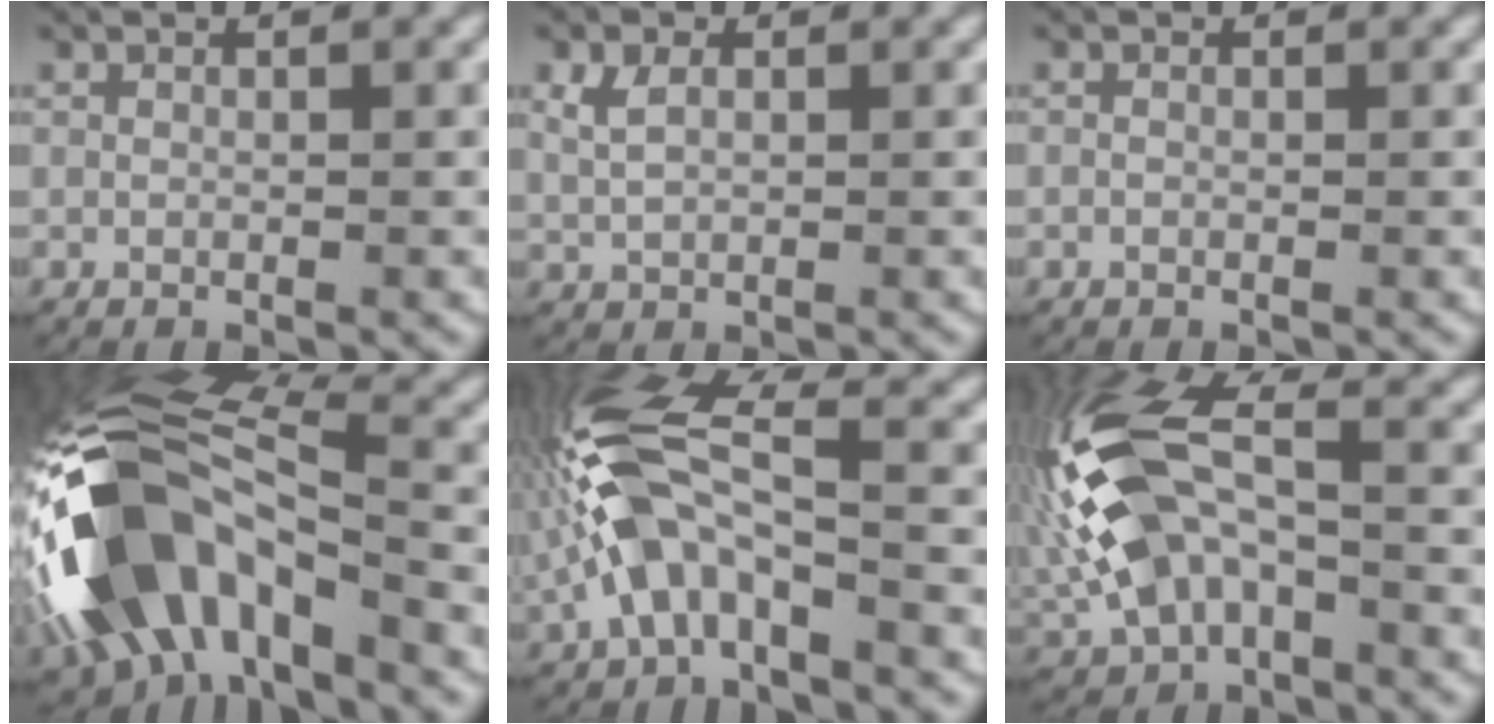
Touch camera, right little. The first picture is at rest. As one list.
[{"total": 2.1, "force": [0.7, 1.4, 1.3], "torque": [-0.034, 0.004, 0.017]}, {"total": 0.0}, {"total": 13.8, "force": [-1.8, 8.6, 10.7], "torque": [-0.227, -0.008, -0.028]}, {"total": 6.7, "force": [0.2, 3.4, 5.7], "torque": [-0.137, 0.004, 0.004]}, {"total": 7.6, "force": [0.2, 4.4, 6.3], "torque": [-0.149, 0.004, 0.010]}]